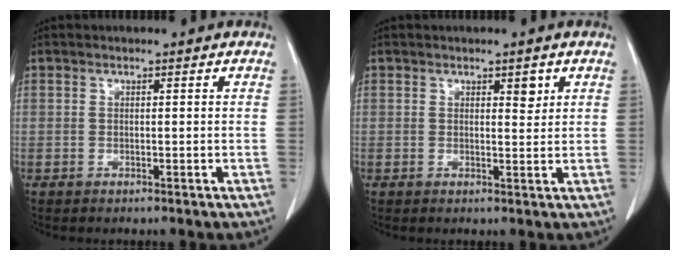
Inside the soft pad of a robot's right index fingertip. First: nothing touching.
{"total": 1.8, "force": [1.0, 0.7, 1.3], "torque": [-0.016, -0.005, 0.014]}